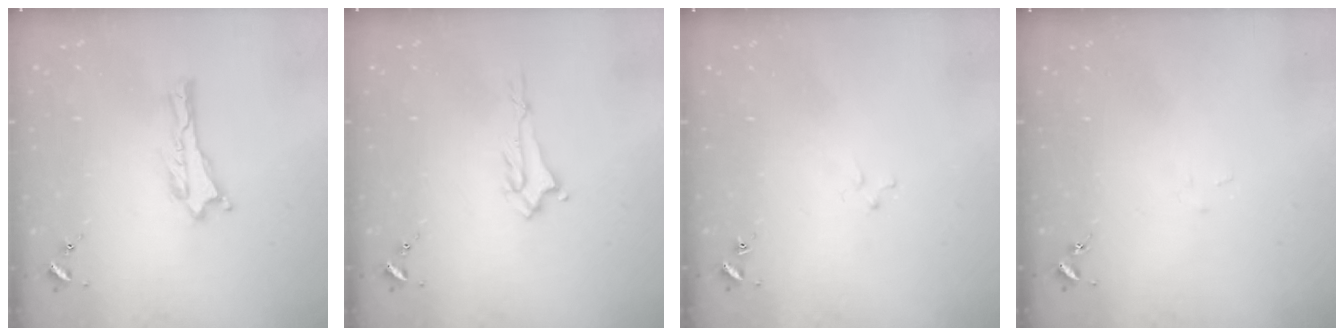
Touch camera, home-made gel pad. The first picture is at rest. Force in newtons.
{"total": 1.4, "press": 1.3, "slide": 0.2}
{"total": 1.5, "press": 1.5, "slide": 0.2}
{"total": 1.0, "press": 1.0, "slide": 0.1}